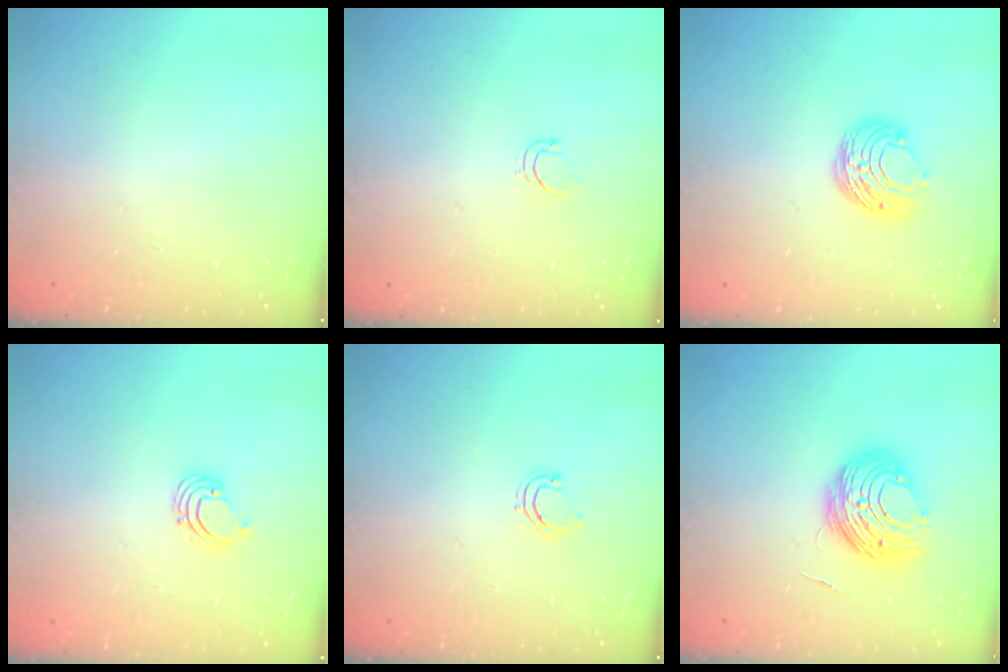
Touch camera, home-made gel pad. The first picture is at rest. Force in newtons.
{"total": 4.1, "press": 4.1, "slide": 0.7}
{"total": 9.5, "press": 9.5, "slide": 0.6}
{"total": 2.3, "press": 2.3, "slide": 0.2}
{"total": 4.2, "press": 4.0, "slide": 1.2}
{"total": 11.3, "press": 11.2, "slide": 1.2}